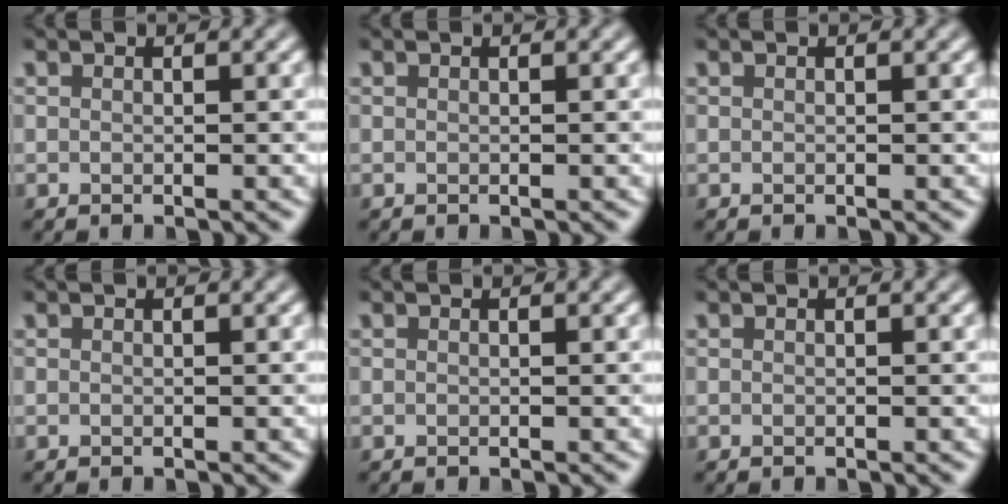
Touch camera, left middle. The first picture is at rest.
{"total": 0.0}
{"total": 0.0}
{"total": 0.0}
{"total": 0.0}
{"total": 0.0}